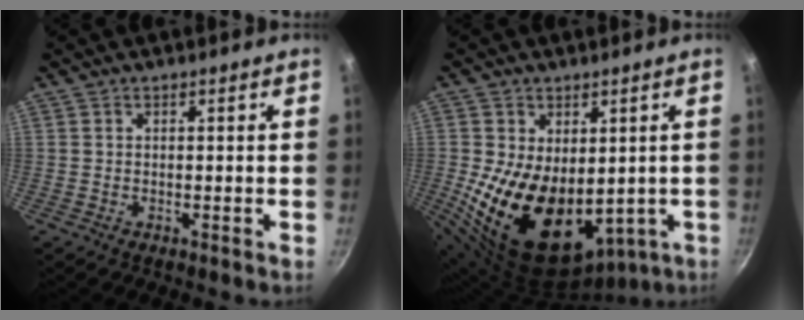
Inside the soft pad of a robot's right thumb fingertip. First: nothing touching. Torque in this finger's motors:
{"motor_torque": [-0.41, 1.79, 2.05, -0.72, 0.33]}